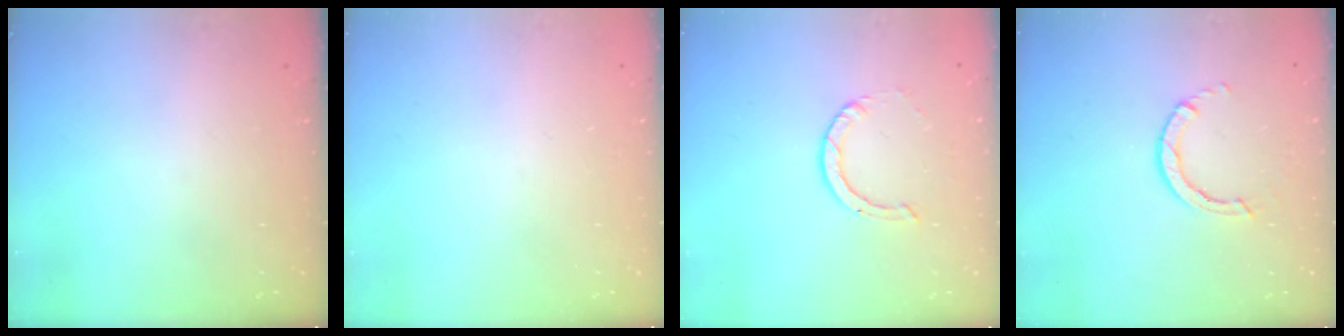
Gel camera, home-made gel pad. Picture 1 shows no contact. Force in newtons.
{"total": 0.0}
{"total": 2.2, "press": 2.2, "slide": 0.2}
{"total": 2.8, "press": 2.8, "slide": 0.2}